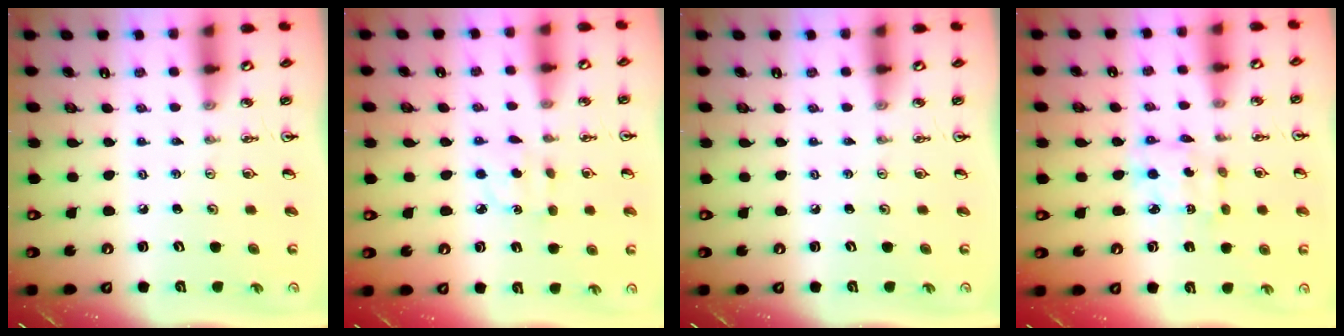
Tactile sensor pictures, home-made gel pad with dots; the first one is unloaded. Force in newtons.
{"total": 3.8, "press": 3.8, "slide": 0.5}
{"total": 0.0}
{"total": 3.5, "press": 3.5, "slide": 0.3}